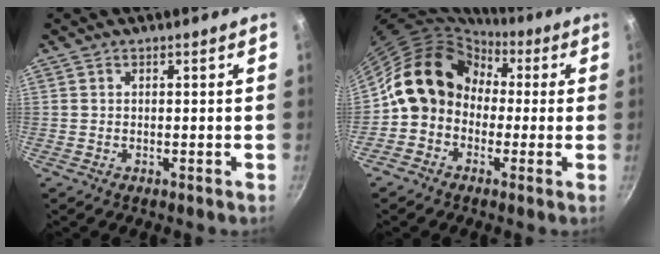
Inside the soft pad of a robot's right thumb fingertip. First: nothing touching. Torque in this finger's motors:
{"motor_torque": [1.83, 1.64, 0.30, -0.05, 0.40]}